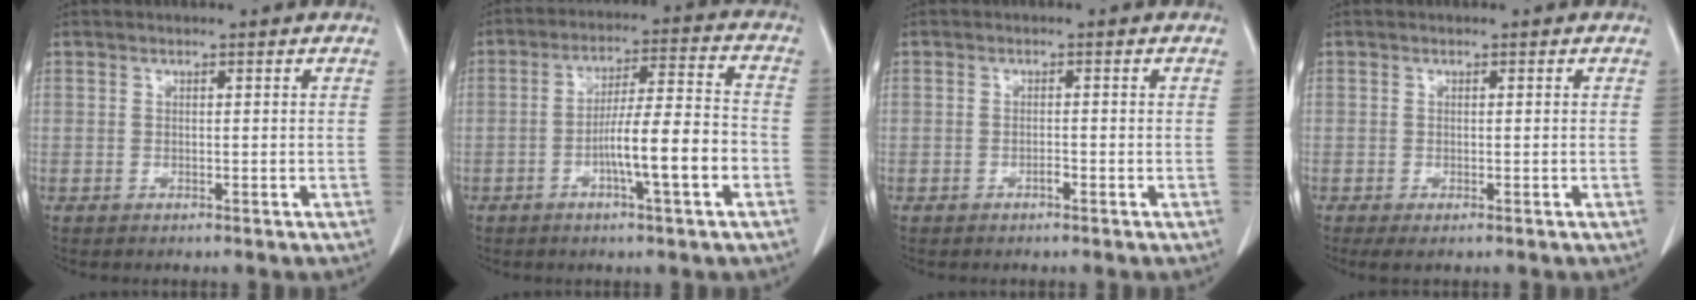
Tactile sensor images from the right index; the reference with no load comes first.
{"total": 10.6, "force": [-3.6, 0.4, 9.9], "torque": [-0.166, 0.009, -0.060]}
{"total": 0.8, "force": [-0.5, 0.2, 0.5], "torque": [-0.010, 0.002, -0.009]}
{"total": 1.8, "force": [-0.8, 0.3, 1.6], "torque": [-0.027, -0.006, -0.008]}